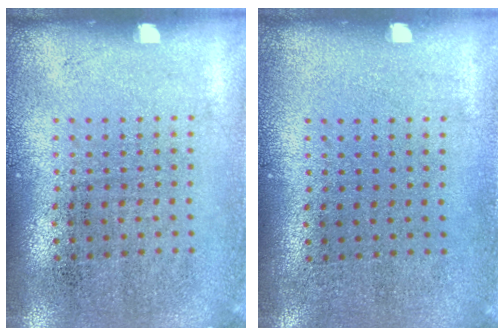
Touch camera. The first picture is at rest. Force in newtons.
{"total": 0.0}